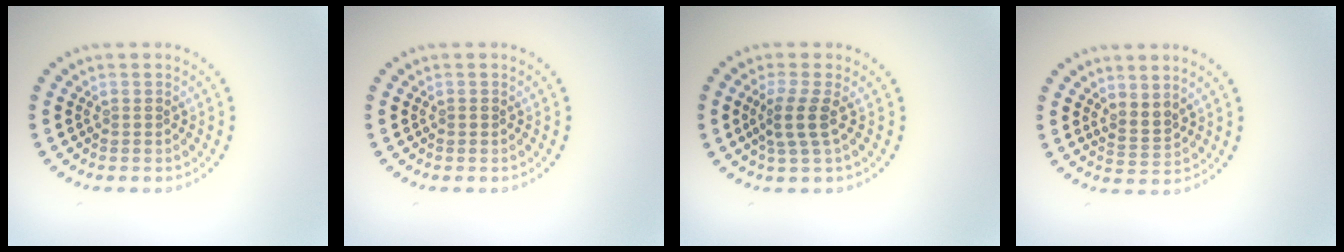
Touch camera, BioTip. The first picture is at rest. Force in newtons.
{"total": 0.5, "press": 0.5, "slide": 0.1}
{"total": 2.5, "press": 2.0, "slide": 1.6}
{"total": 2.0, "press": 1.5, "slide": 1.3}